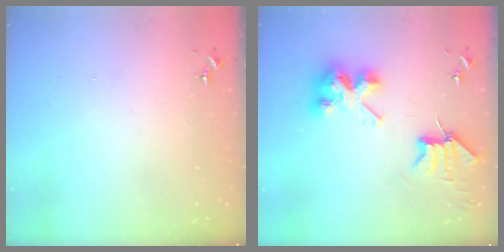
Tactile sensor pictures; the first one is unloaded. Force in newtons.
{"total": 8.6, "press": 8.5, "slide": 0.6}